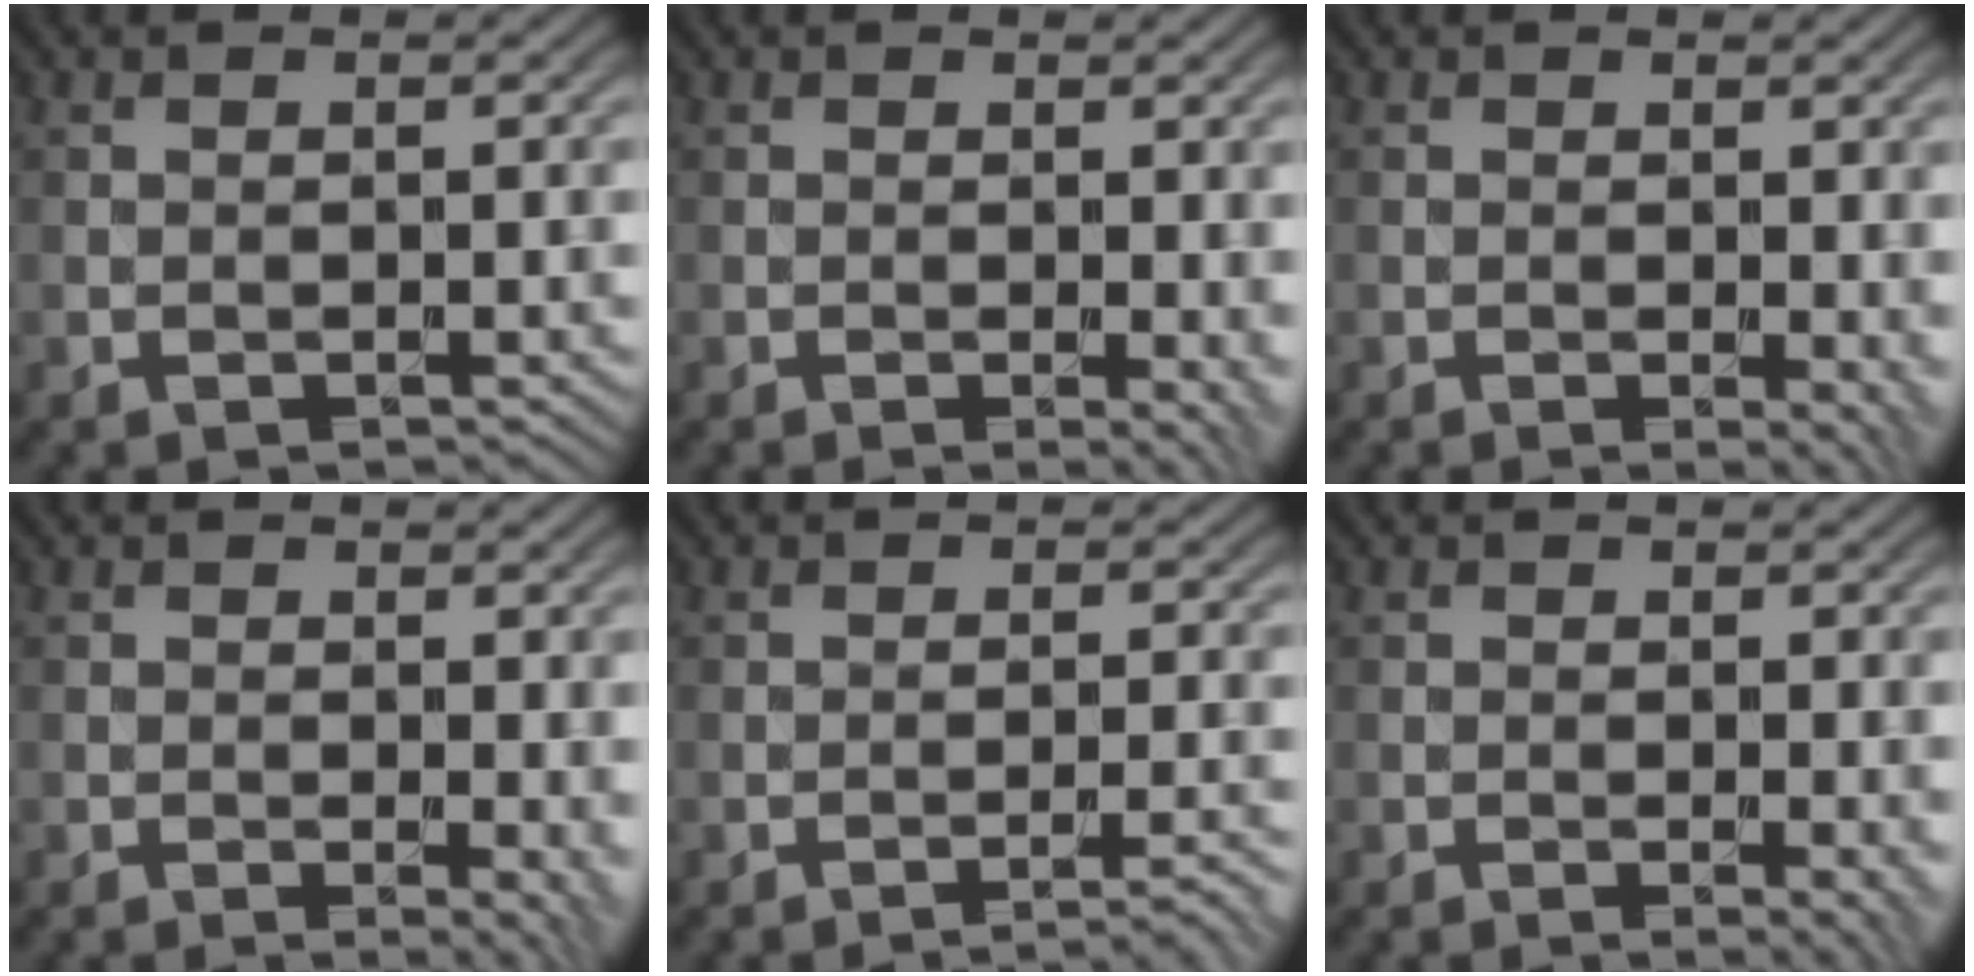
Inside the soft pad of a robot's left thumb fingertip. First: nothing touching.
{"total": 2.6, "force": [-0.2, 0.7, 2.5], "torque": [-0.033, -0.005, -0.005]}
{"total": 2.9, "force": [-0.2, 0.9, 2.7], "torque": [-0.032, -0.005, -0.004]}
{"total": 3.2, "force": [-0.2, 1.0, 3.0], "torque": [-0.037, -0.005, -0.004]}
{"total": 3.2, "force": [-2.2, 0.4, 2.4], "torque": [-0.031, 0.009, -0.042]}
{"total": 2.3, "force": [-0.3, 0.5, 2.3], "torque": [-0.028, -0.007, -0.006]}